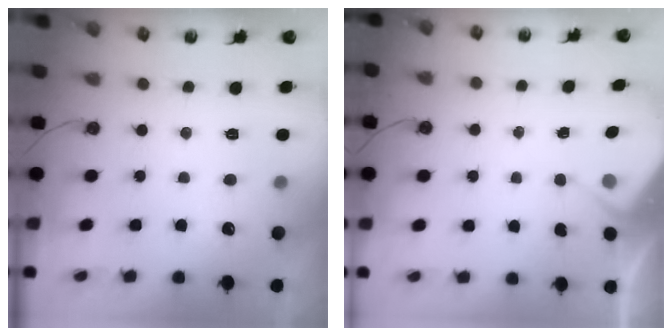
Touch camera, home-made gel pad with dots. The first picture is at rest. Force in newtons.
{"total": 2.6, "press": 2.5, "slide": 0.5}